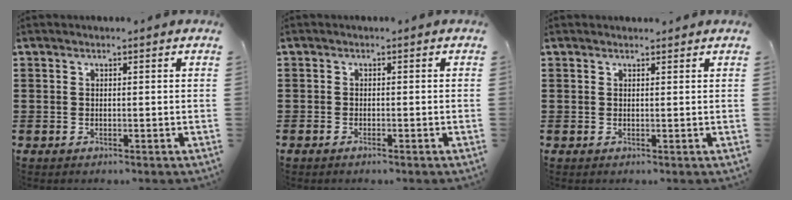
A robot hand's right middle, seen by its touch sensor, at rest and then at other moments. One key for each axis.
{"total": 0.7, "fx": -0.6, "fy": 0.1, "fz": 0.3, "tx": -0.009, "ty": -0.003, "tz": -0.011}
{"total": 0.6, "fx": 0.6, "fy": 0.1, "fz": -0.1, "tx": 0.007, "ty": -0.004, "tz": 0.009}